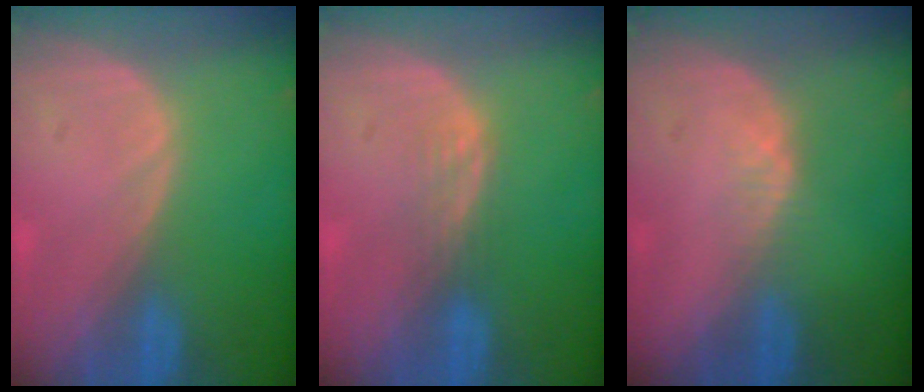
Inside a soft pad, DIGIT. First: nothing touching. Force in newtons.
{"total": 1.9, "press": 1.9, "slide": 0.3}
{"total": 1.4, "press": 1.2, "slide": 0.7}